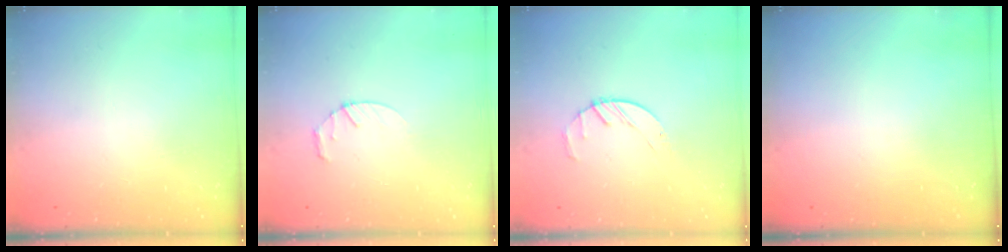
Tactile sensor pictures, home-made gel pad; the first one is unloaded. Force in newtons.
{"total": 2.8, "press": 2.8, "slide": 0.4}
{"total": 2.5, "press": 2.5, "slide": 0.4}
{"total": 0.0}